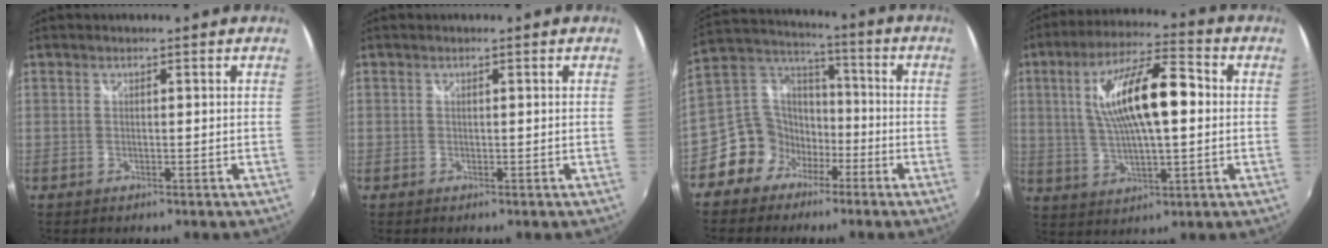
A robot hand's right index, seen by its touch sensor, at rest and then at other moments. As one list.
[{"total": 0.0}, {"total": 11.4, "force": [-6.1, 9.2, 3.0], "torque": [-0.076, 0.043, -0.107]}, {"total": 15.4, "force": [2.2, 4.7, 14.5], "torque": [-0.263, 0.017, 0.041]}]